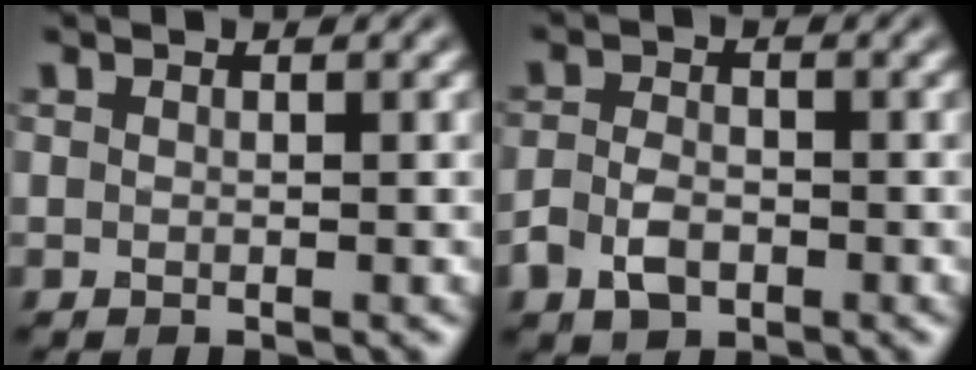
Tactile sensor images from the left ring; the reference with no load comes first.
{"total": 3.1, "force": [-1.4, 2.0, 1.9], "torque": [-0.038, -0.002, -0.031]}